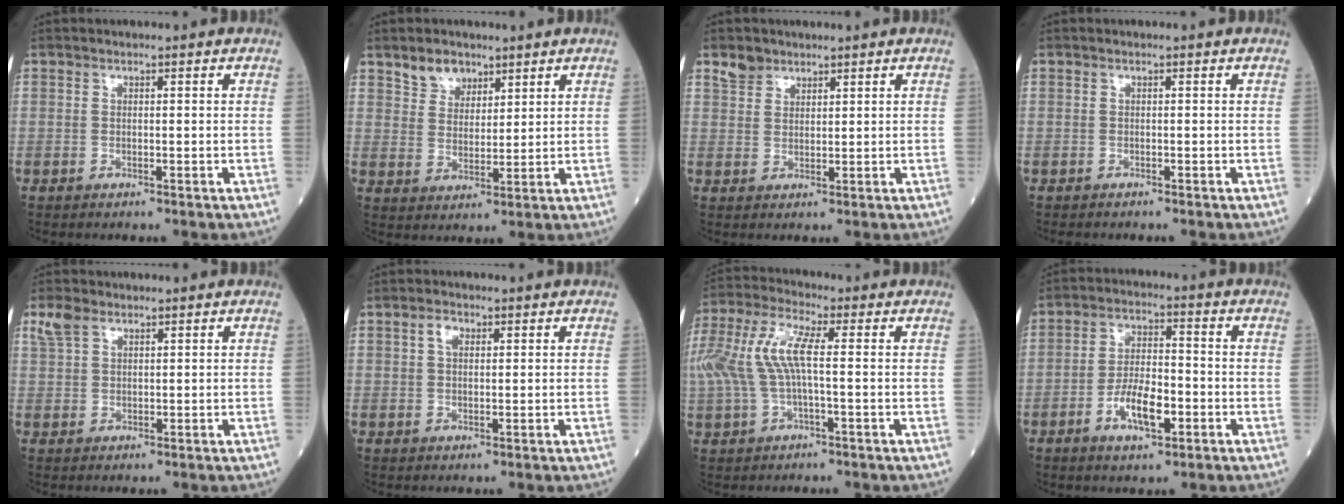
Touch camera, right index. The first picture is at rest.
{"total": 4.6, "force": [3.4, 2.8, 1.3], "torque": [-0.024, 0.002, 0.067]}
{"total": 2.6, "force": [2.0, 1.6, 0.3], "torque": [-0.006, 0.010, 0.037]}
{"total": 1.6, "force": [-1.4, 0.2, 0.6], "torque": [-0.009, -0.003, -0.018]}
{"total": 2.9, "force": [1.9, 1.6, 1.5], "torque": [-0.043, 0.015, 0.044]}
{"total": 2.1, "force": [0.9, 1.2, 1.5], "torque": [-0.029, 0.005, 0.016]}
{"total": 12.0, "force": [1.0, 3.7, 11.4], "torque": [-0.271, 0.032, 0.017]}
{"total": 7.7, "force": [-3.0, 2.8, 6.5], "torque": [-0.121, 0.005, -0.054]}